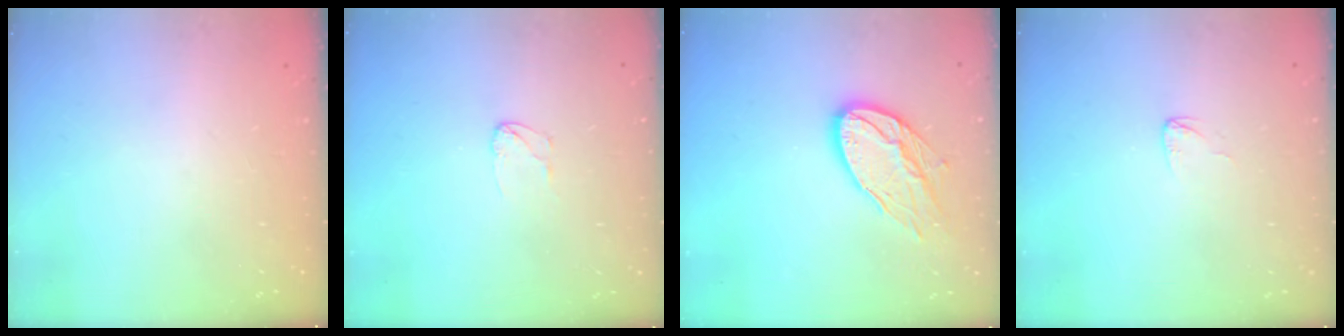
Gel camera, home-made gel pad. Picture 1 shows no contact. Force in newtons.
{"total": 3.0, "press": 3.0, "slide": 0.2}
{"total": 13.5, "press": 13.5, "slide": 1.0}
{"total": 3.3, "press": 3.3, "slide": 0.2}